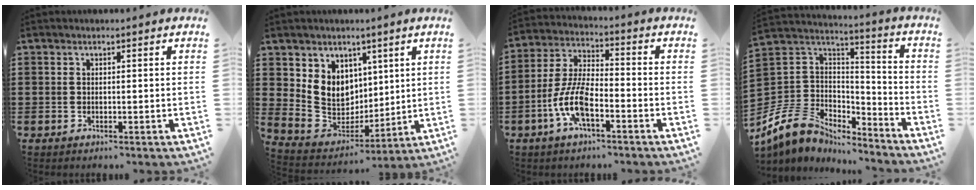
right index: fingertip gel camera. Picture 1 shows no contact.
{"total": 8.4, "force": [2.9, 7.6, 2.0], "torque": [-0.071, -0.025, 0.061]}
{"total": 8.3, "force": [-3.7, 2.9, 6.9], "torque": [-0.171, -0.012, -0.076]}
{"total": 9.1, "force": [-6.9, 5.6, 1.8], "torque": [-0.081, 0.004, -0.138]}